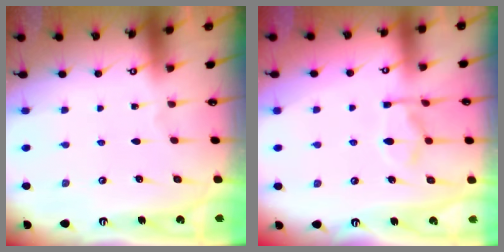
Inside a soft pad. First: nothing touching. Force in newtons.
{"total": 9.8, "press": 9.7, "slide": 1.4}